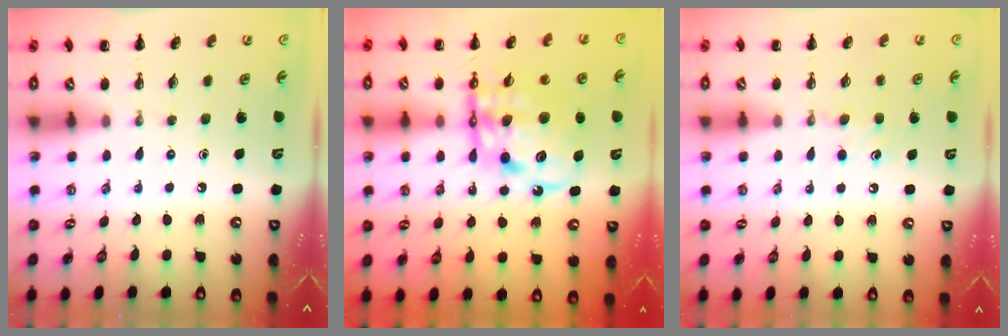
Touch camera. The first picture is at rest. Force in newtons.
{"total": 14.5, "press": 14.1, "slide": 3.6}
{"total": 6.2, "press": 6.0, "slide": 1.6}